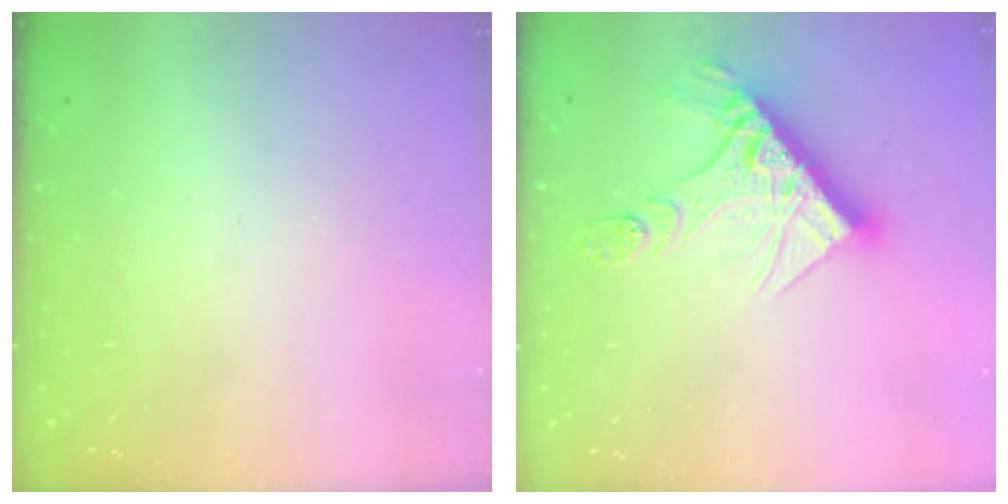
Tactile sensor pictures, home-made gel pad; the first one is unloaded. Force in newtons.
{"total": 14.5, "press": 14.4, "slide": 1.6}